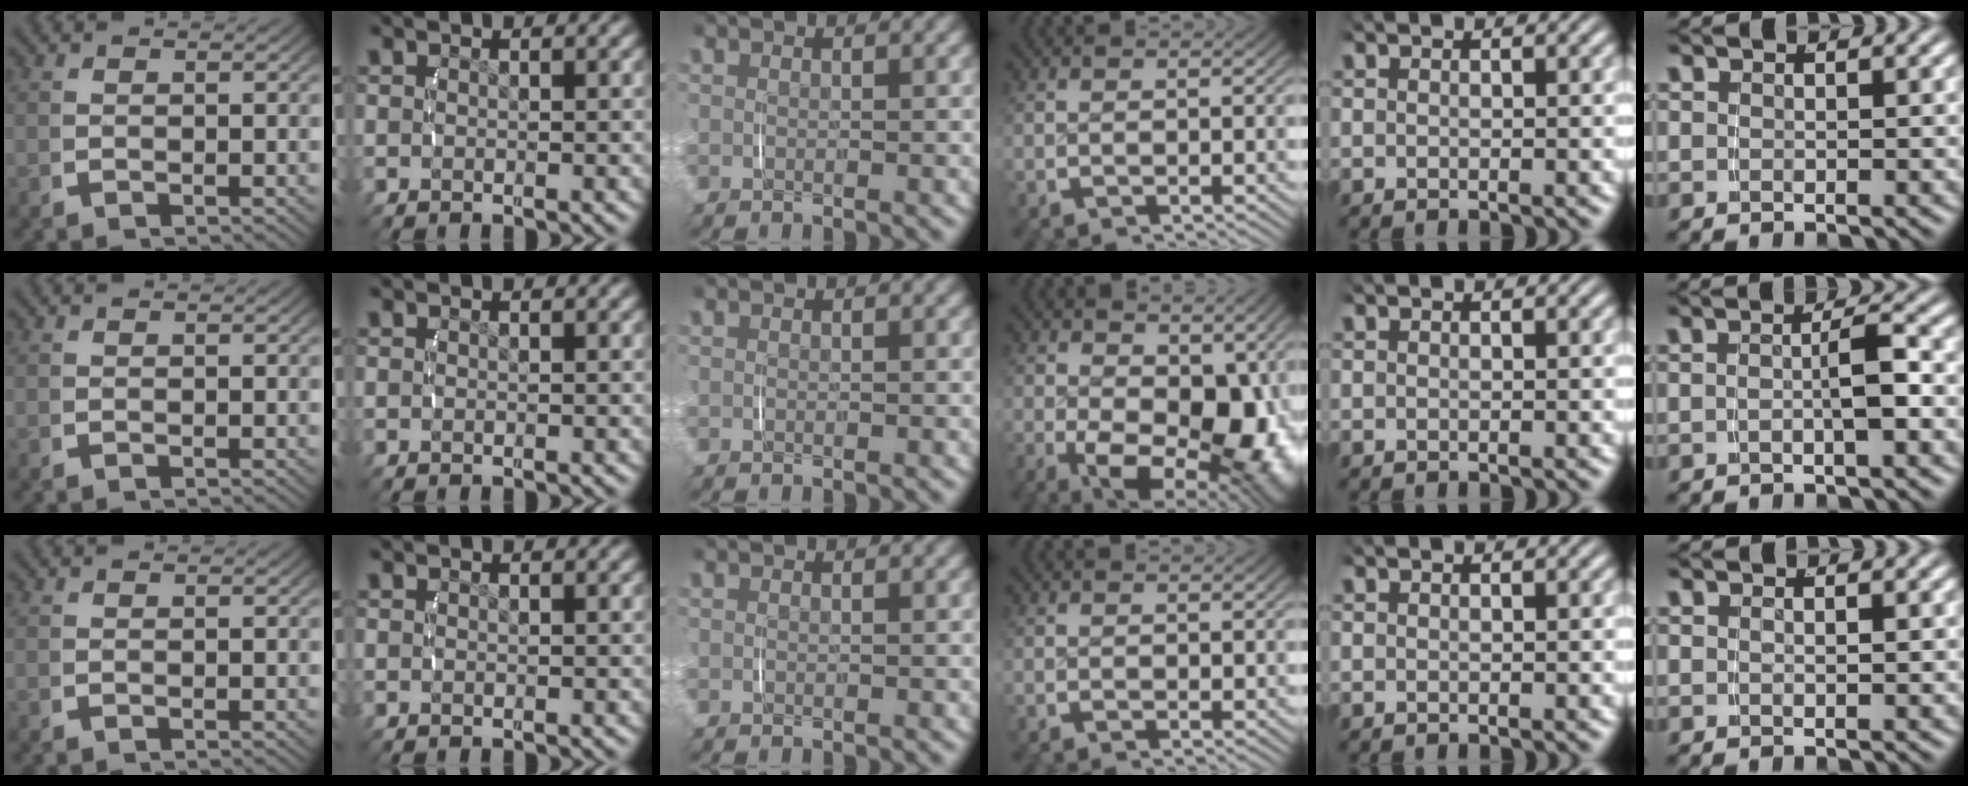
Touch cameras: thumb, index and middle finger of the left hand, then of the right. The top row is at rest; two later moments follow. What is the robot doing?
{"motion": "lift_and_place", "object": "phone"}